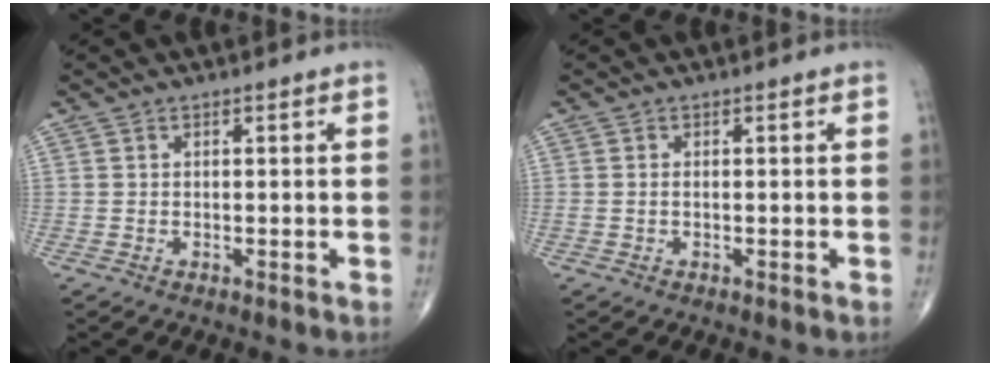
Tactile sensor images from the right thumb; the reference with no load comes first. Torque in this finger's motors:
{"motor_torque": [0.13, -0.44, 0.04, 0.45, -0.02]}